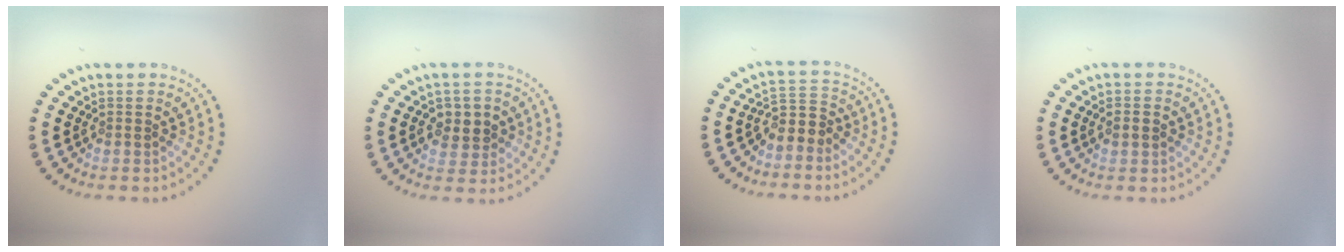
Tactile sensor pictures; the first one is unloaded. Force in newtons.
{"total": 2.8, "press": 2.8, "slide": 0.4}
{"total": 2.7, "press": 2.2, "slide": 1.5}
{"total": 1.8, "press": 1.8, "slide": 0.2}